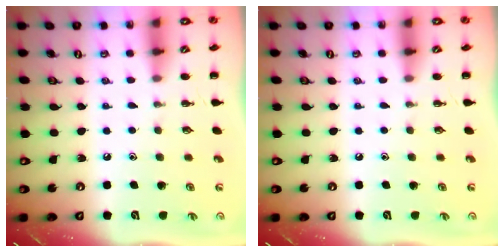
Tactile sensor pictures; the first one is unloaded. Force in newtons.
{"total": 0.0}